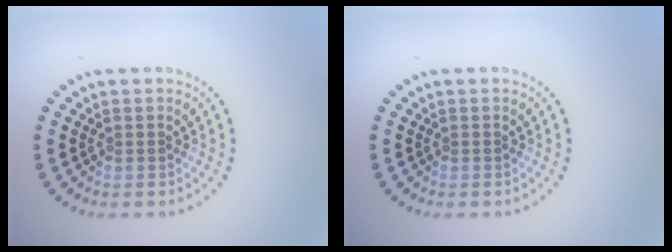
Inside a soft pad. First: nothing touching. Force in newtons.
{"total": 0.0}